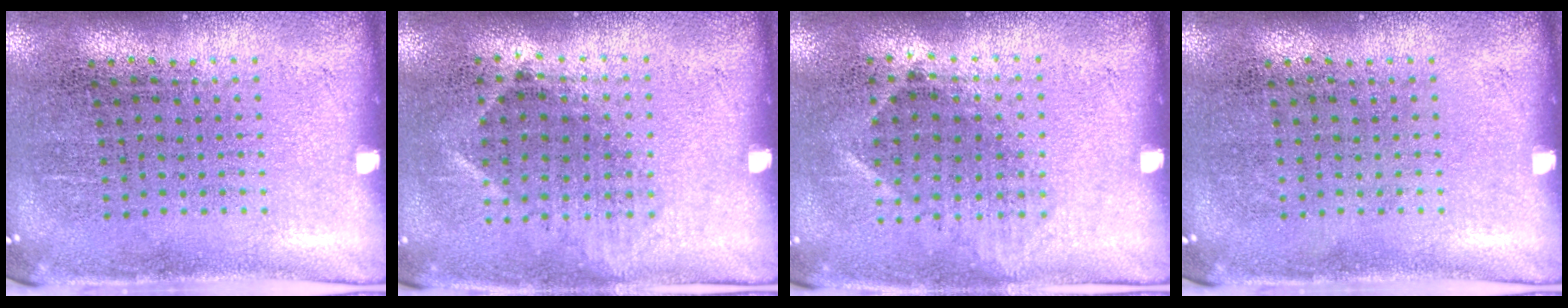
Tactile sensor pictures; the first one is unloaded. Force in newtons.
{"total": 1.1, "press": 0.9, "slide": 0.7}
{"total": 1.1, "press": 0.9, "slide": 0.7}
{"total": 0.0}